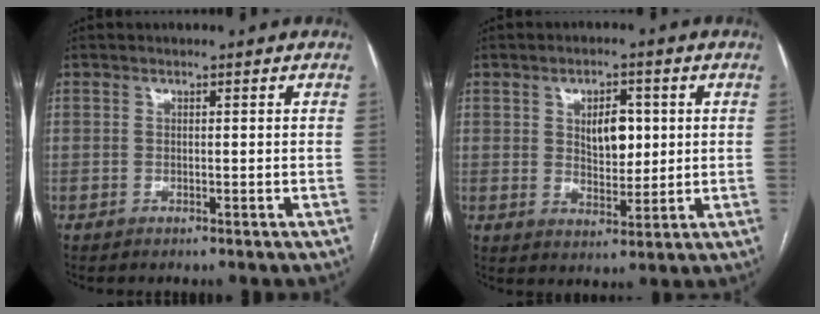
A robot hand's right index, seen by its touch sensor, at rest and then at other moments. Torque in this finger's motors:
{"motor_torque": [0.25, 0.16, 0.29, 0.05]}